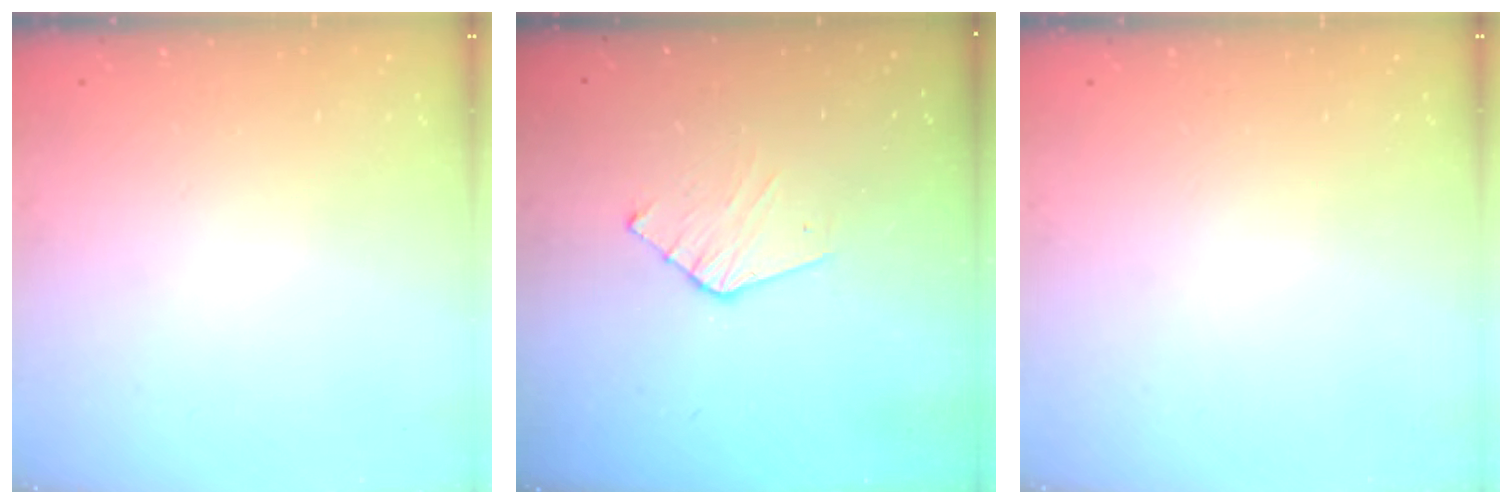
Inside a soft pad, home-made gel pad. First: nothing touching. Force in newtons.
{"total": 5.0, "press": 5.0, "slide": 0.5}
{"total": 0.0}